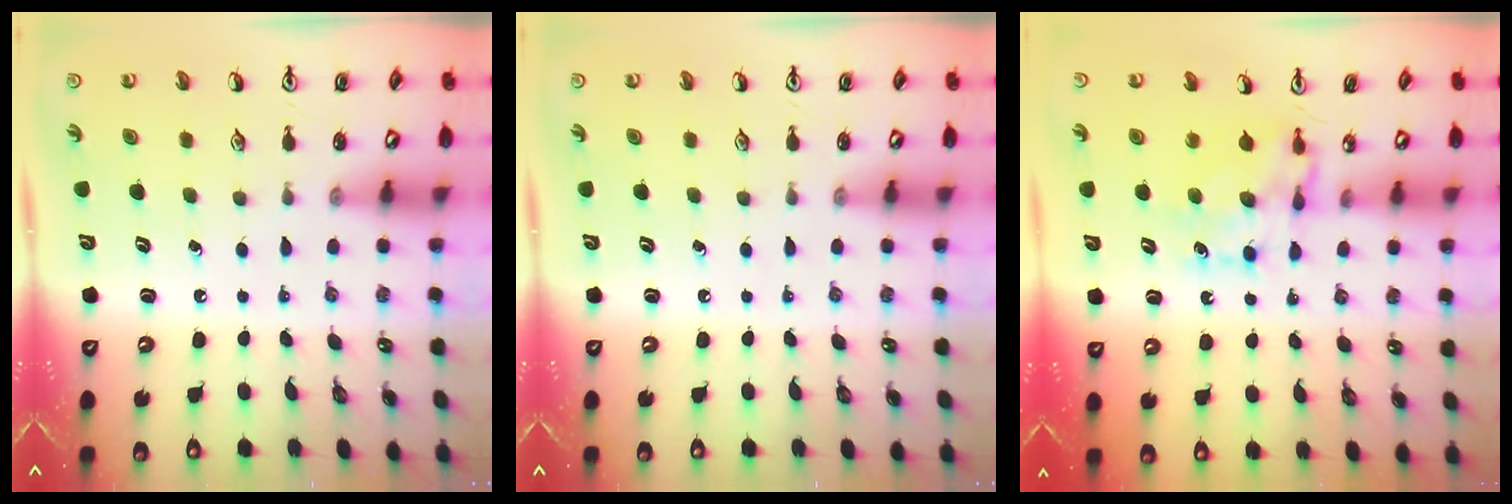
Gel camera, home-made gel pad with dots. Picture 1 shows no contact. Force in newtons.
{"total": 0.0}
{"total": 7.2, "press": 7.2, "slide": 0.7}